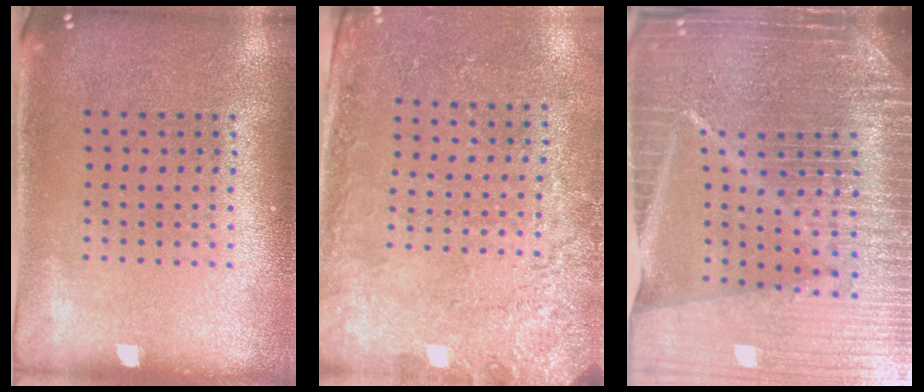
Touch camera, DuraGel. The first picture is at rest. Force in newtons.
{"total": 2.5, "press": 2.1, "slide": 1.3}
{"total": 7.2, "press": 6.1, "slide": 3.8}